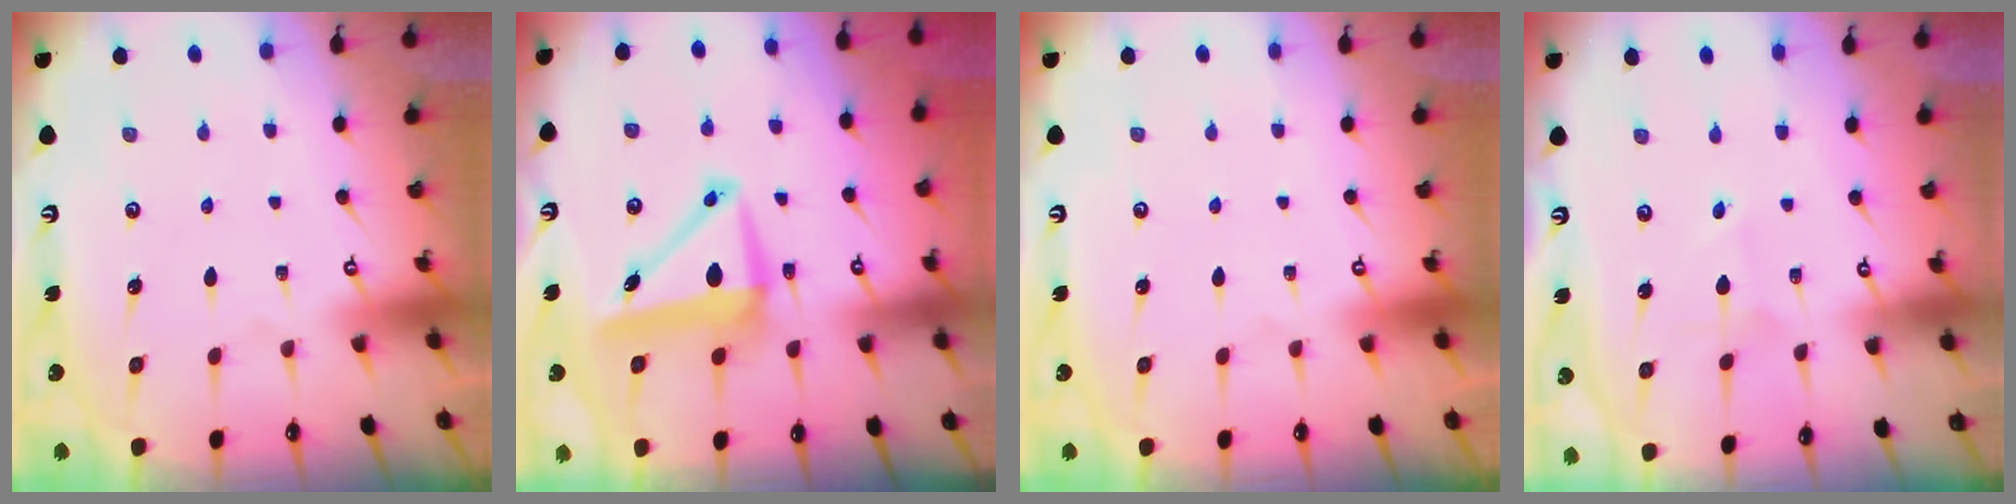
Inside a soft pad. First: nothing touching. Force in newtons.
{"total": 8.1, "press": 7.9, "slide": 1.8}
{"total": 0.0}
{"total": 2.2, "press": 2.1, "slide": 0.3}